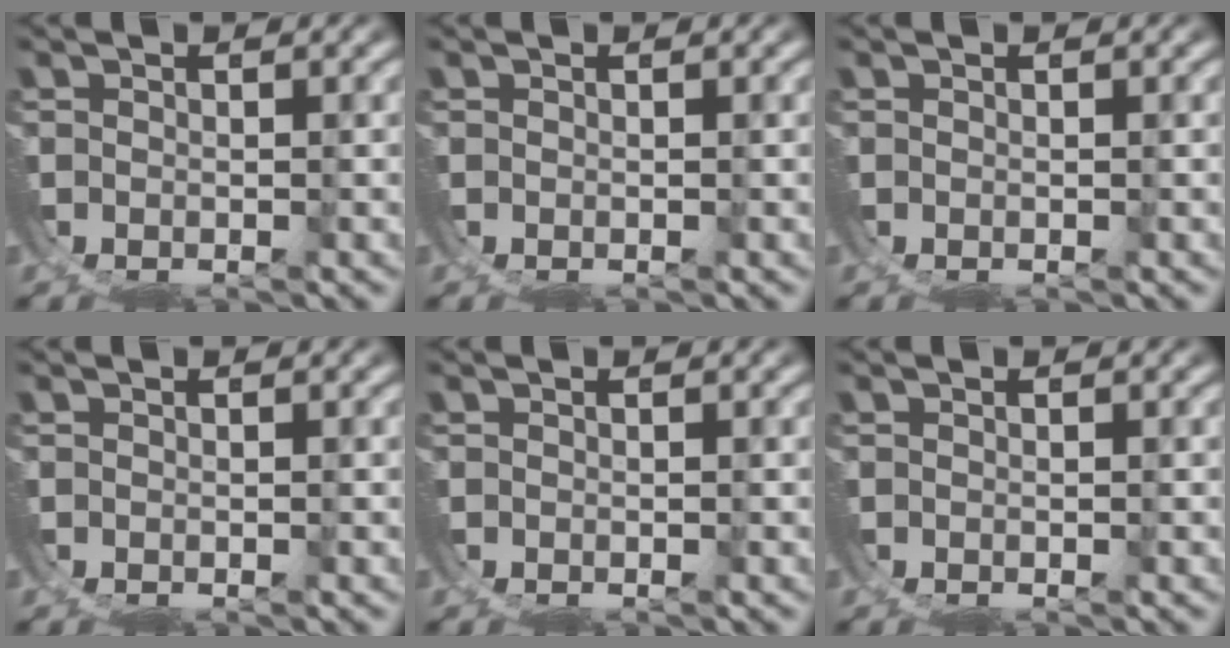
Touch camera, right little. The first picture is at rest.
{"total": 0.0}
{"total": 0.0}
{"total": 0.0}
{"total": 0.0}
{"total": 0.0}